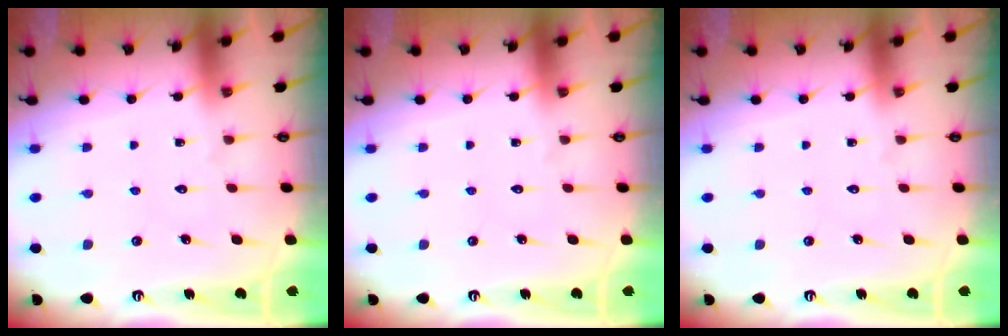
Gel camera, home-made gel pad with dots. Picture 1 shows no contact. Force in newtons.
{"total": 0.0}
{"total": 0.0}